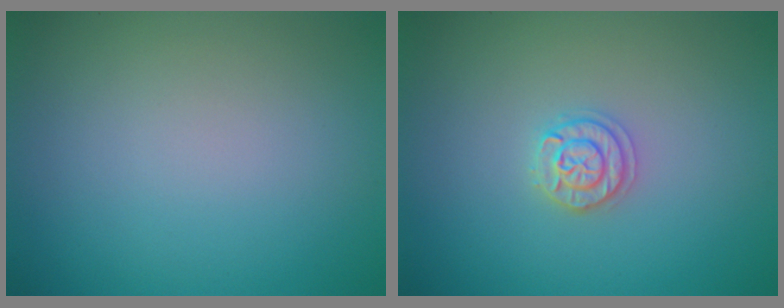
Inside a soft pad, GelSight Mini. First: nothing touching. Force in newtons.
{"total": 1.7, "press": 1.7, "slide": 0.2}